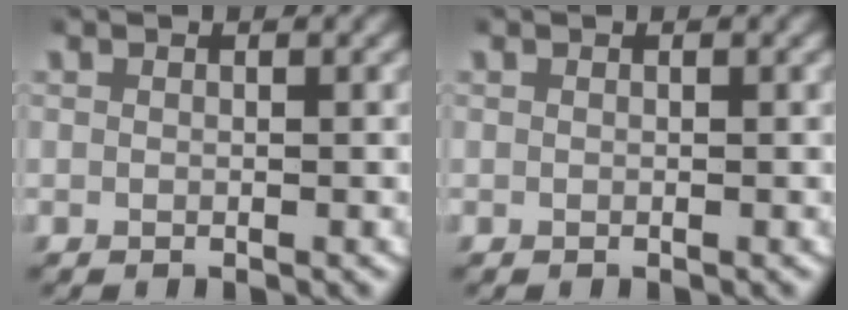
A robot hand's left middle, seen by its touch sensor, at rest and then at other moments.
{"total": 0.0}